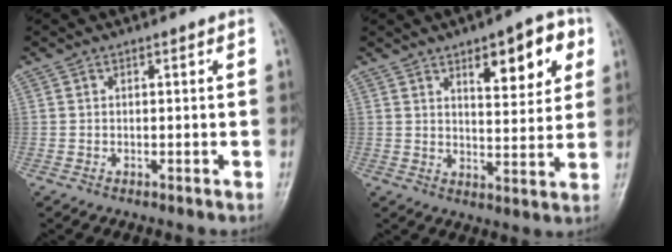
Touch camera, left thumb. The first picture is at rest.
{"total": 11.3, "force": [5.3, 4.7, 8.8], "torque": [-0.088, -0.024, 0.073]}